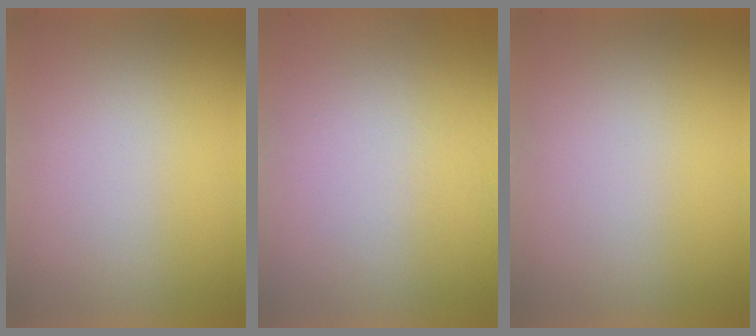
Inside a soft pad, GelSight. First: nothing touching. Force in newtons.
{"total": 8.1}
{"total": 0.0}